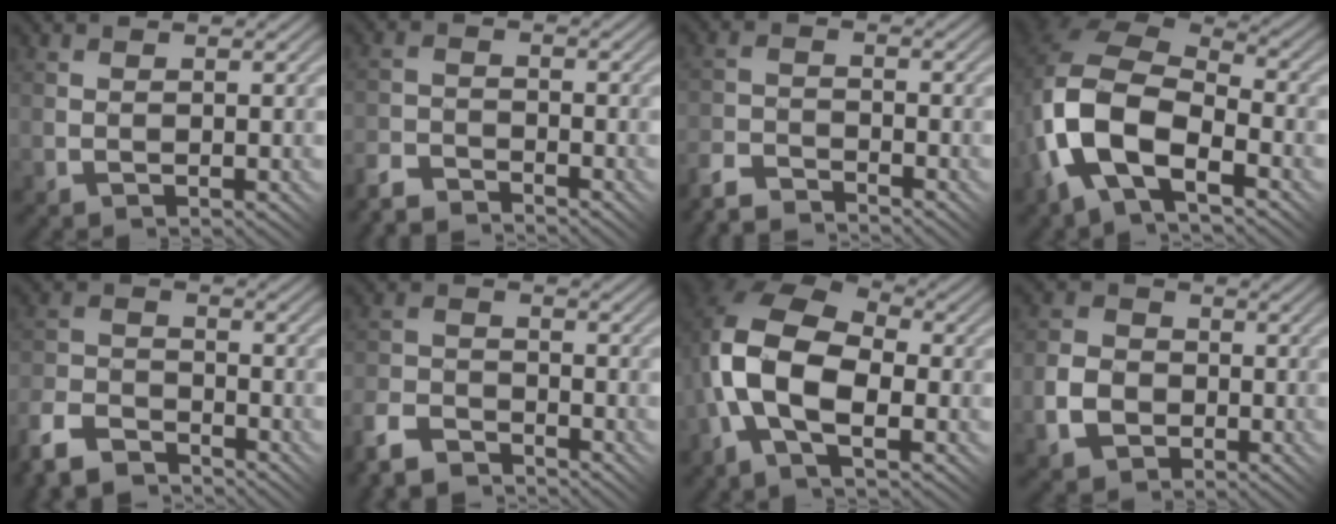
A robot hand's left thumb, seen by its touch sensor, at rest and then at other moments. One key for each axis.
{"total": 4.6, "fx": -4.5, "fy": 0.9, "fz": 0.7, "tx": -0.013, "ty": 0.001, "tz": -0.098}
{"total": 5.1, "fx": -4.9, "fy": 0.8, "fz": 1.0, "tx": -0.020, "ty": 0.000, "tz": -0.108}
{"total": 13.5, "fx": -5.0, "fy": 7.6, "fz": 10.1, "tx": -0.231, "ty": -0.021, "tz": -0.096}
{"total": 7.9, "fx": -6.7, "fy": 3.2, "fz": 2.8, "tx": -0.069, "ty": -0.007, "tz": -0.140}
{"total": 6.3, "fx": -5.6, "fy": 2.3, "fz": 1.9, "tx": -0.042, "ty": -0.004, "tz": -0.121}
{"total": 11.6, "fx": -2.0, "fy": 6.6, "fz": 9.3, "tx": -0.206, "ty": 0.001, "tz": -0.050}
{"total": 5.0, "fx": -1.6, "fy": 4.3, "fz": 2.0, "tx": -0.055, "ty": -0.007, "tz": -0.039}